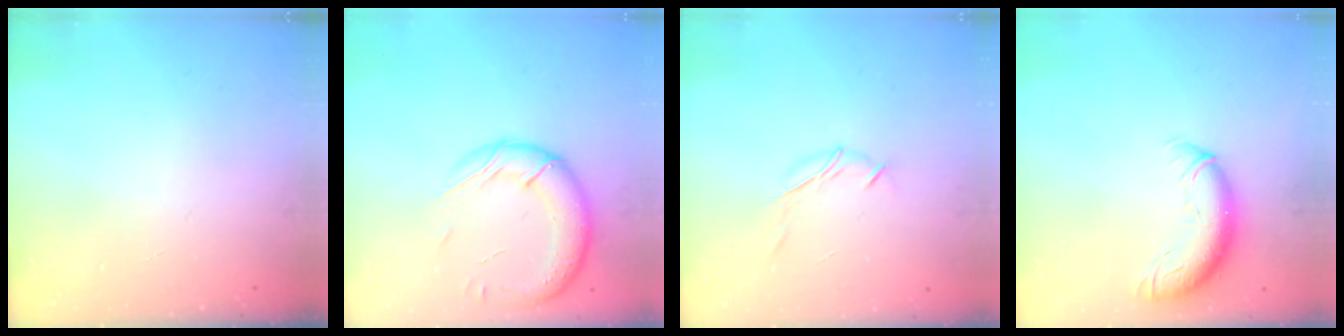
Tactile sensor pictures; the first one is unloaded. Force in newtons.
{"total": 19.3, "press": 18.8, "slide": 4.3}
{"total": 7.1, "press": 7.0, "slide": 1.5}
{"total": 11.5, "press": 11.2, "slide": 2.8}